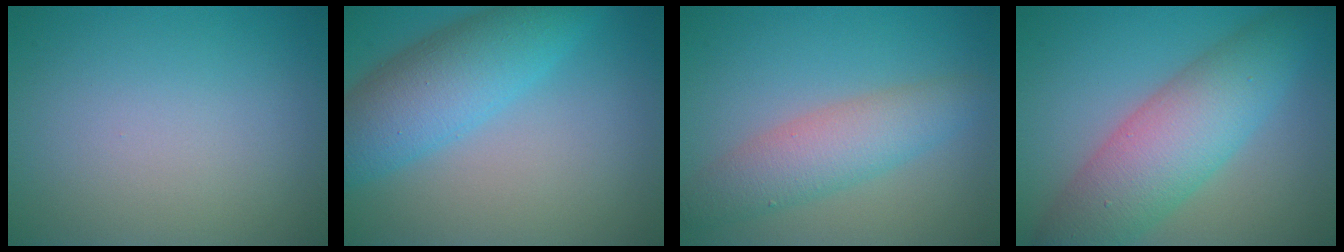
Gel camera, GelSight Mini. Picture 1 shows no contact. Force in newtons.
{"total": 7.1, "press": 7.1, "slide": 0.3}
{"total": 4.6, "press": 4.6, "slide": 0.0}
{"total": 8.0, "press": 8.0, "slide": 0.0}